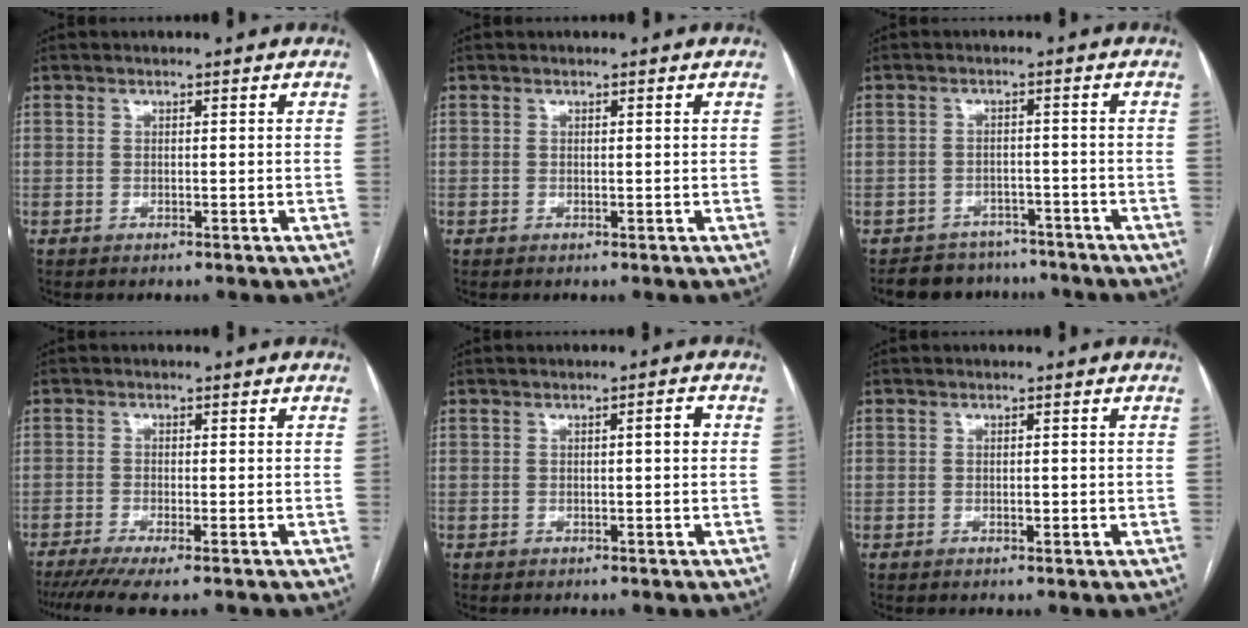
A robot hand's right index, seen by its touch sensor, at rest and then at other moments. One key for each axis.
{"total": 0.0}
{"total": 6.7, "fx": -5.9, "fy": 3.3, "fz": -0.3, "tx": 0.019, "ty": 0.016, "tz": -0.079}
{"total": 6.5, "fx": -5.0, "fy": 0.2, "fz": 4.1, "tx": -0.057, "ty": -0.014, "tz": -0.082}
{"total": 1.7, "fx": 0.1, "fy": 0.2, "fz": 1.7, "tx": -0.023, "ty": 0.005, "tz": 0.002}
{"total": 0.9, "fx": -0.2, "fy": 0.5, "fz": 0.8, "tx": -0.012, "ty": 0.001, "tz": -0.001}